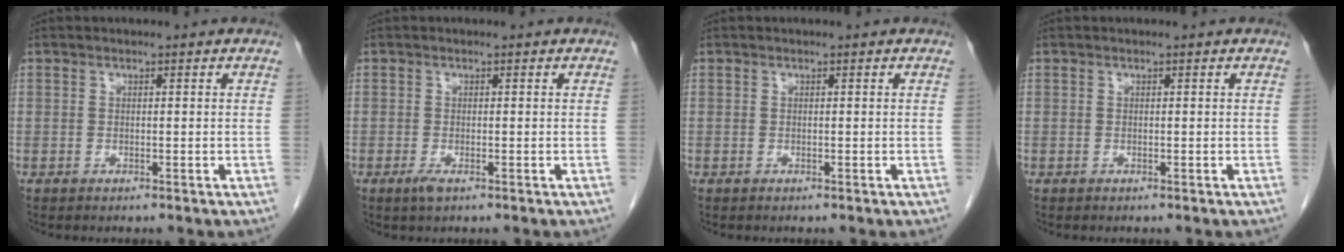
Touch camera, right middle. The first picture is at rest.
{"total": 1.4, "force": [-0.8, 0.3, 1.1], "torque": [-0.023, -0.003, -0.013]}
{"total": 0.0}
{"total": 0.0}